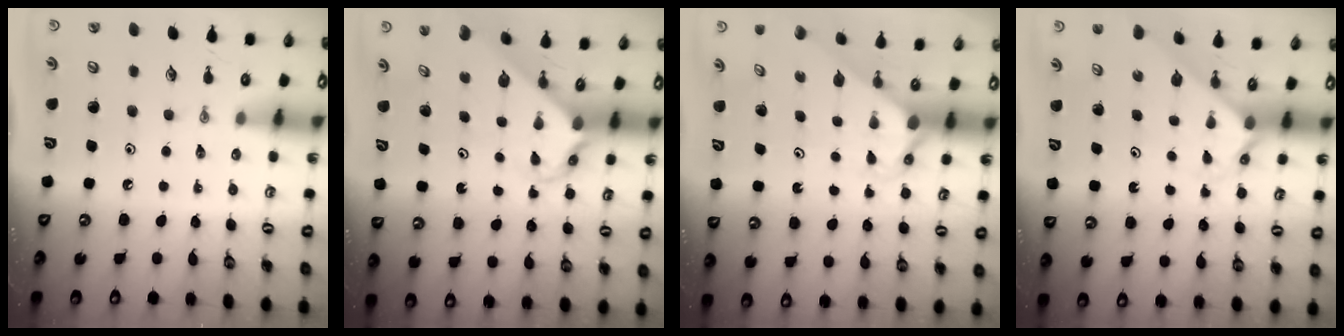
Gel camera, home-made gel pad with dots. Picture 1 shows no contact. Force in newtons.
{"total": 2.8, "press": 2.8, "slide": 0.2}
{"total": 2.6, "press": 2.5, "slide": 0.3}
{"total": 2.5, "press": 2.5, "slide": 0.2}